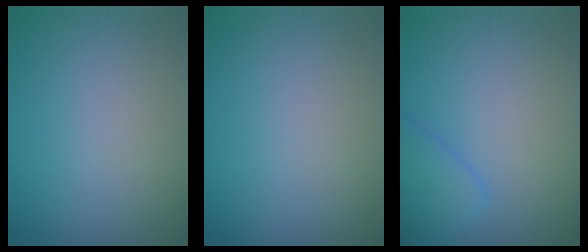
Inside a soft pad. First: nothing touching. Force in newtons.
{"total": 0.0}
{"total": 2.5, "press": 2.5, "slide": 0.2}